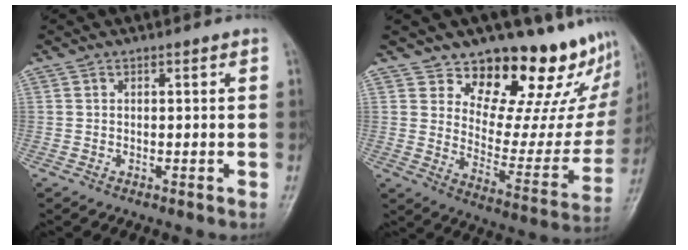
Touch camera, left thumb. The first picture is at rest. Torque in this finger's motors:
{"motor_torque": [0.63, 0.40, 0.83, -1.70, 0.19]}